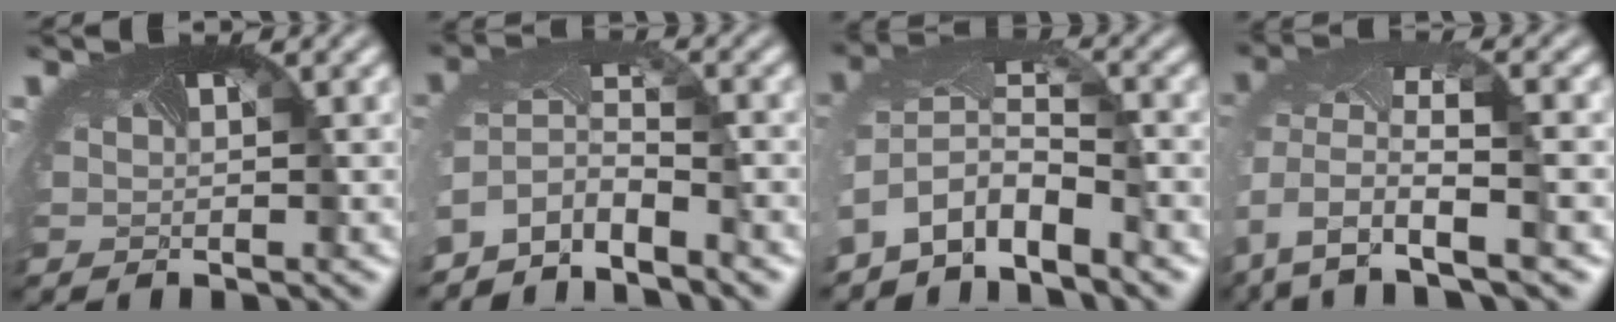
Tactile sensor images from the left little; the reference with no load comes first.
{"total": 4.5, "force": [-3.6, 1.4, 2.3], "torque": [-0.056, -0.014, -0.074]}
{"total": 5.9, "force": [-3.8, 2.5, 3.6], "torque": [-0.074, -0.008, -0.078]}
{"total": 10.6, "force": [-3.9, 5.4, 8.3], "torque": [-0.200, -0.025, -0.046]}